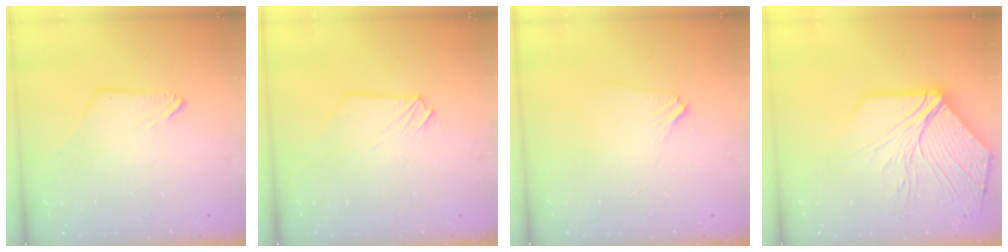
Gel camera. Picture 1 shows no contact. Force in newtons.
{"total": 0.0}
{"total": 3.1, "press": 3.1, "slide": 0.6}
{"total": 15.4, "press": 15.3, "slide": 1.7}